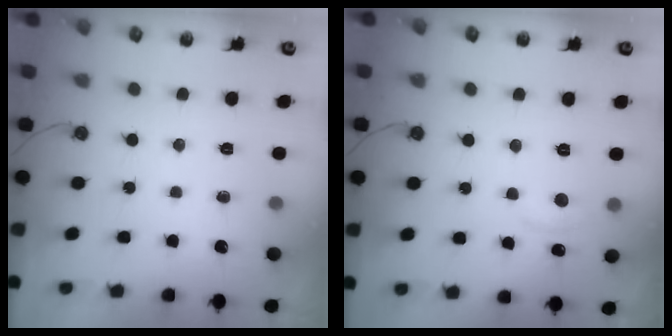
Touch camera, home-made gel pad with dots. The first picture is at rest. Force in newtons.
{"total": 1.2, "press": 0.8, "slide": 0.9}